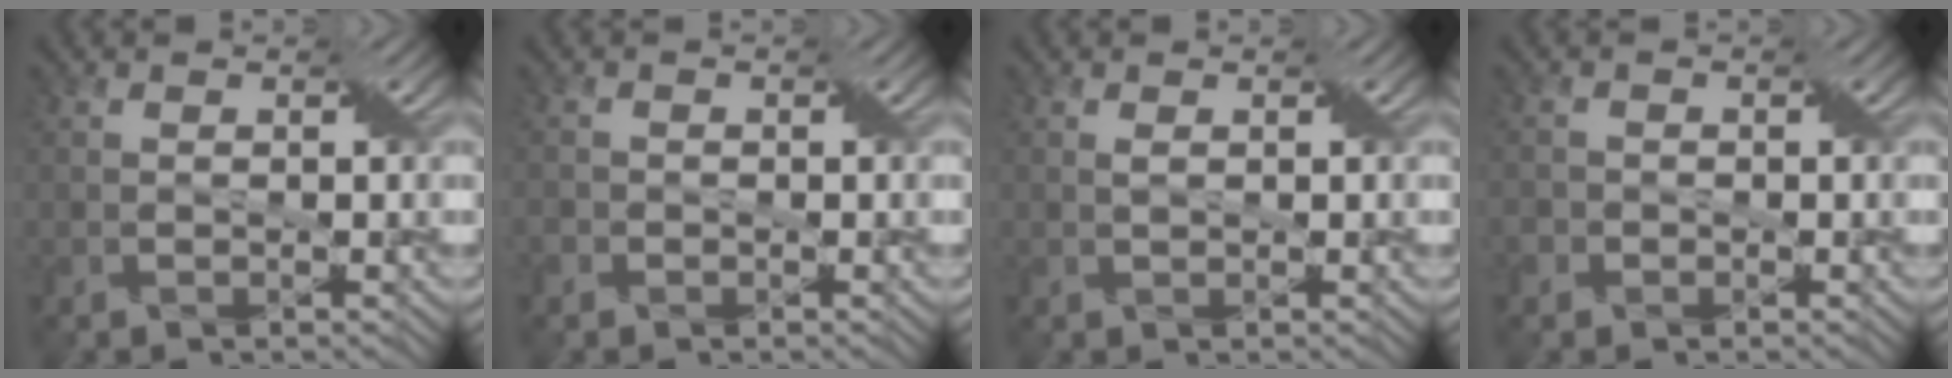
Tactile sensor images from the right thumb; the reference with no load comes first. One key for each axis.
{"total": 1.0, "fx": -0.5, "fy": 0.8, "fz": 0.2, "tx": -0.005, "ty": 0.000, "tz": -0.013}
{"total": 0.7, "fx": 0.3, "fy": 0.3, "fz": 0.6, "tx": -0.016, "ty": 0.003, "tz": 0.007}
{"total": 1.4, "fx": -0.7, "fy": 1.2, "fz": 0.2, "tx": -0.002, "ty": 0.000, "tz": -0.015}